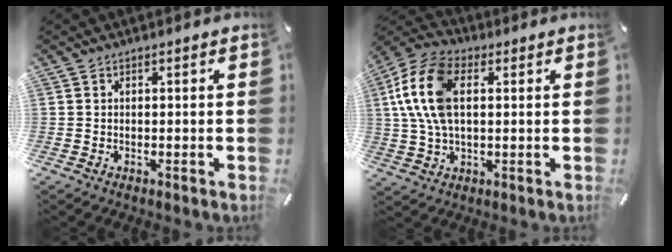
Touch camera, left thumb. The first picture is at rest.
{"total": 14.0, "force": [3.0, 8.6, 10.6], "torque": [-0.248, 0.007, 0.051]}